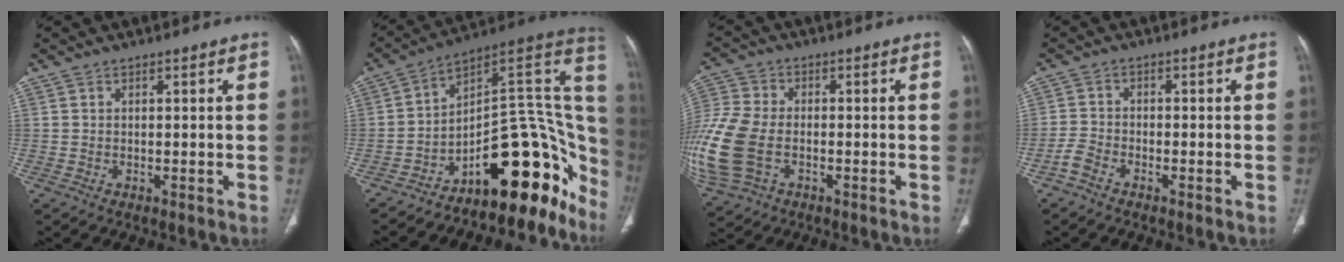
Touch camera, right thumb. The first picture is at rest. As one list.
[{"total": 25.3, "force": [-13.2, 11.0, 18.6], "torque": [-0.116, 0.132, -0.177]}, {"total": 19.4, "force": [-4.6, 13.2, 13.4], "torque": [-0.366, -0.001, -0.079]}, {"total": 2.7, "force": [-2.1, 1.1, 1.3], "torque": [-0.031, 0.011, -0.046]}]